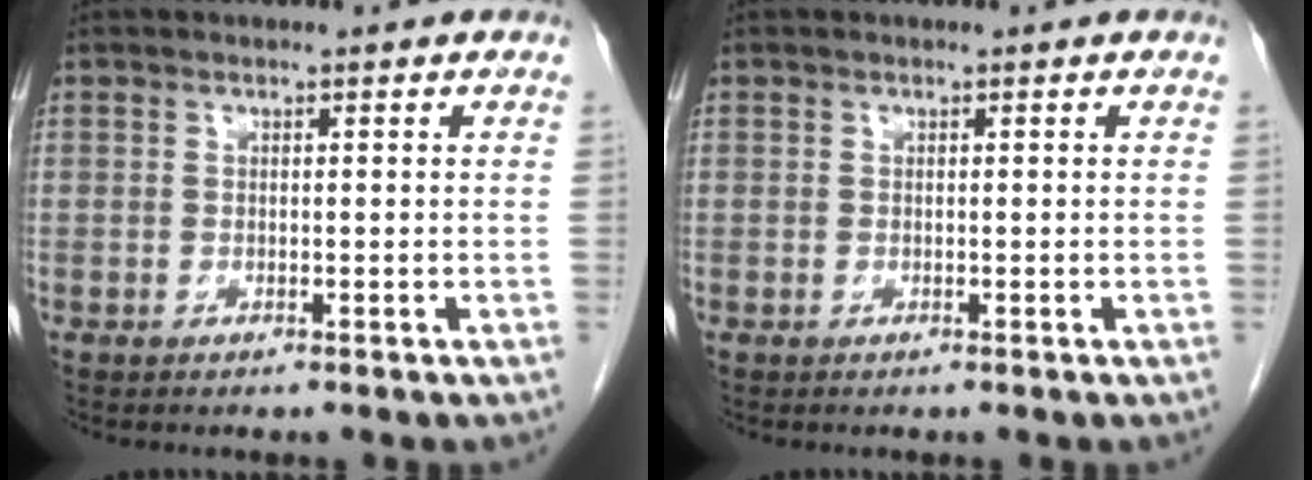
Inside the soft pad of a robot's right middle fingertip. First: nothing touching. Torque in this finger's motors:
{"motor_torque": [0.00, 0.00, 0.00, 0.00]}